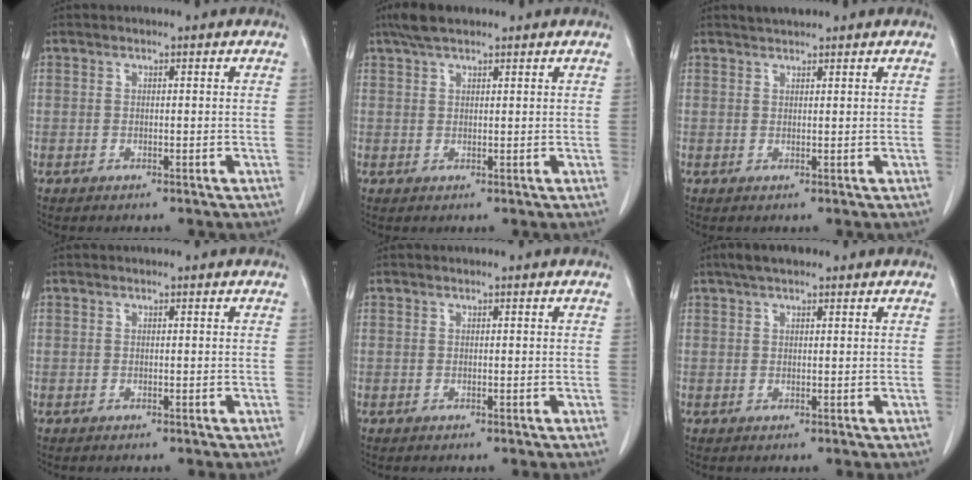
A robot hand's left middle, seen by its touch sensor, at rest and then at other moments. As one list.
[{"total": 4.1, "force": [3.1, 1.4, 2.2], "torque": [-0.048, 0.017, 0.057]}, {"total": 1.6, "force": [1.5, 0.3, 0.5], "torque": [-0.014, 0.009, 0.028]}, {"total": 0.0}, {"total": 0.0}, {"total": 3.6, "force": [2.6, 1.3, 2.1], "torque": [-0.043, 0.020, 0.044]}]